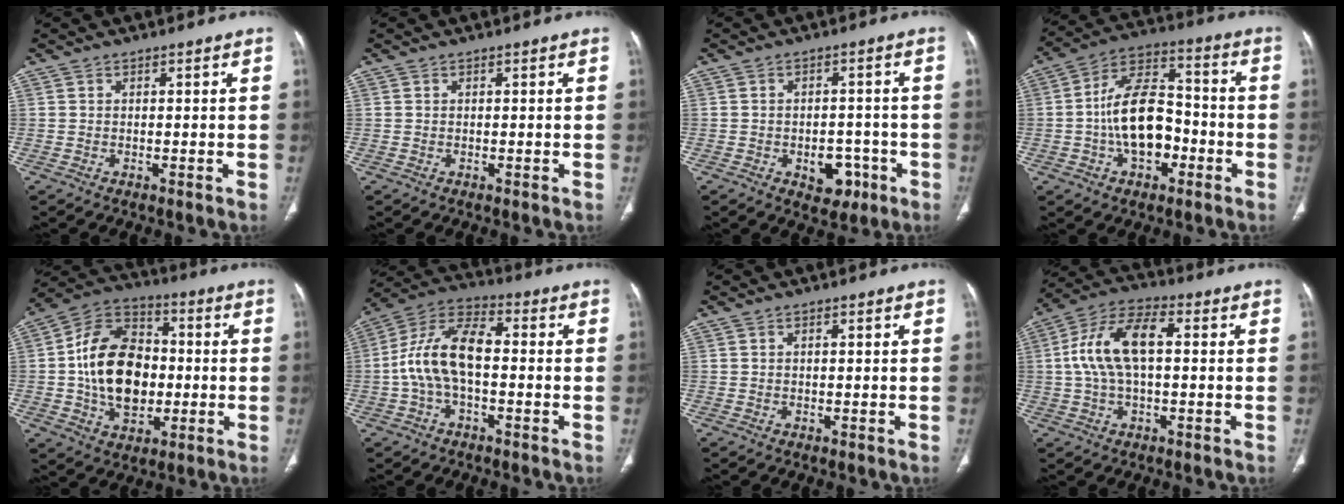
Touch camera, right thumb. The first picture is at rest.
{"total": 0.0}
{"total": 6.3, "force": [-2.5, 4.3, 3.7], "torque": [-0.021, 0.020, -0.025]}
{"total": 15.0, "force": [-3.1, 9.1, 11.5], "torque": [-0.182, 0.044, -0.058]}
{"total": 18.9, "force": [-0.7, 13.1, 13.6], "torque": [-0.204, 0.022, -0.010]}
{"total": 12.8, "force": [-1.0, 6.7, 10.9], "torque": [-0.215, 0.041, -0.025]}
{"total": 0.7, "force": [0.2, 0.2, 0.7], "torque": [-0.014, 0.006, 0.005]}
{"total": 12.8, "force": [1.1, 6.4, 11.0], "torque": [-0.223, 0.034, 0.016]}